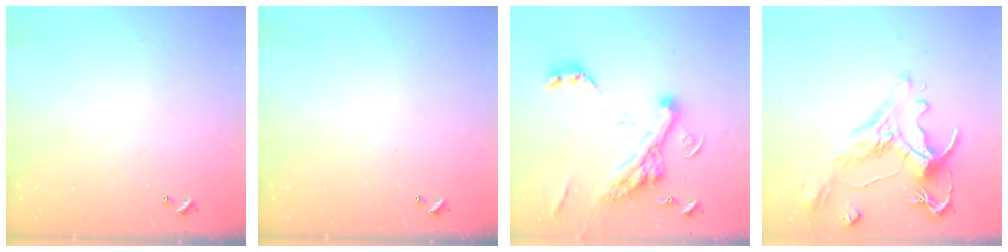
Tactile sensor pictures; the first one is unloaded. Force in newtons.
{"total": 0.0}
{"total": 15.5, "press": 15.3, "slide": 2.6}
{"total": 1.6, "press": 0.8, "slide": 1.4}